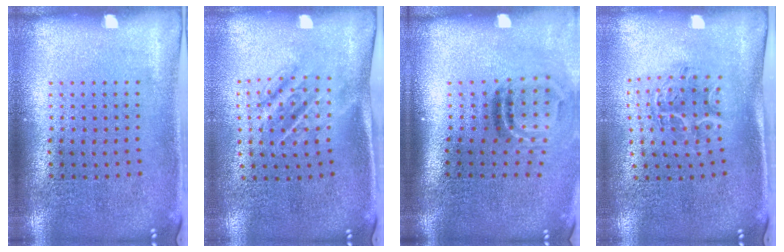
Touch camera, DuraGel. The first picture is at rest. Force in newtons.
{"total": 1.7, "press": 1.3, "slide": 1.1}
{"total": 2.0, "press": 1.2, "slide": 1.6}
{"total": 1.1, "press": 1.1, "slide": 0.1}